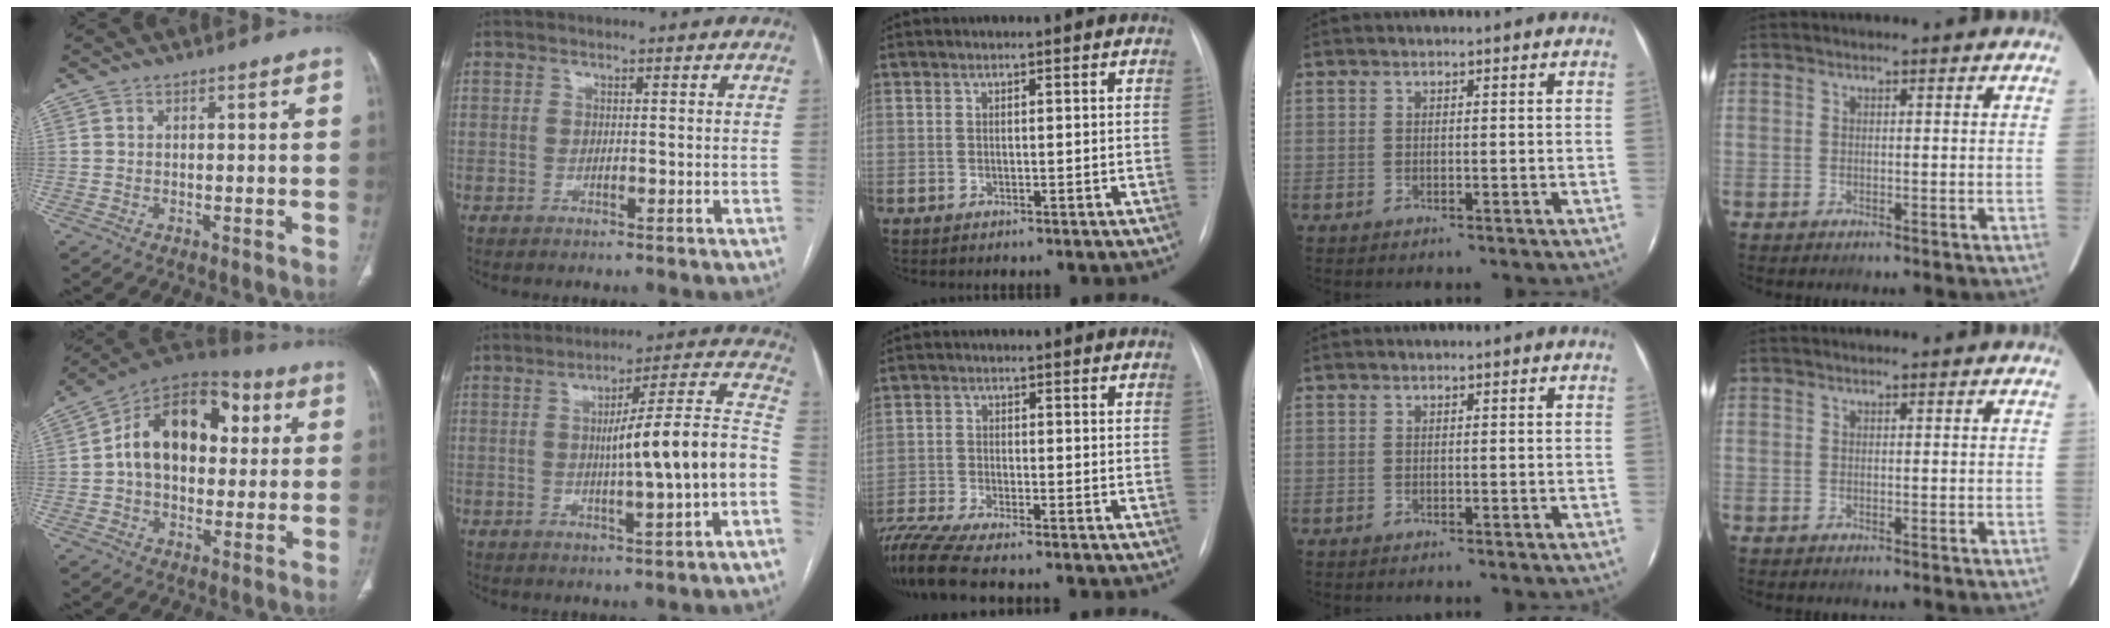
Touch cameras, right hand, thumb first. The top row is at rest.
{"thumb": {"total": 18.8, "force": [3.0, 12.6, 13.6], "torque": [-0.181, 0.027, 0.039]}, "index": {"total": 14.3, "force": [-2.4, 0.0, 14.1], "torque": [-0.201, 0.024, -0.035]}, "middle": {"total": 8.3, "force": [-7.4, -0.7, 3.7], "torque": [-0.071, -0.019, -0.130]}}